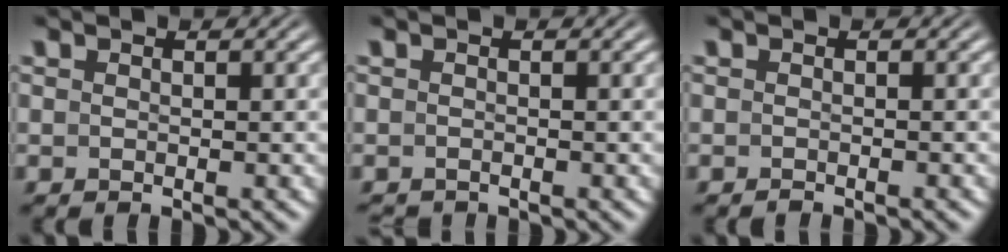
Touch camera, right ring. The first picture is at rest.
{"total": 1.2, "force": [-1.2, -0.1, -0.2], "torque": [-0.003, -0.012, -0.014]}
{"total": 0.9, "force": [-0.8, -0.3, 0.0], "torque": [0.001, -0.001, -0.013]}